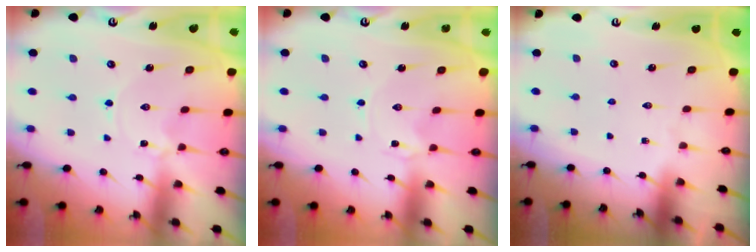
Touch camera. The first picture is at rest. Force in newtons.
{"total": 0.0}
{"total": 0.0}